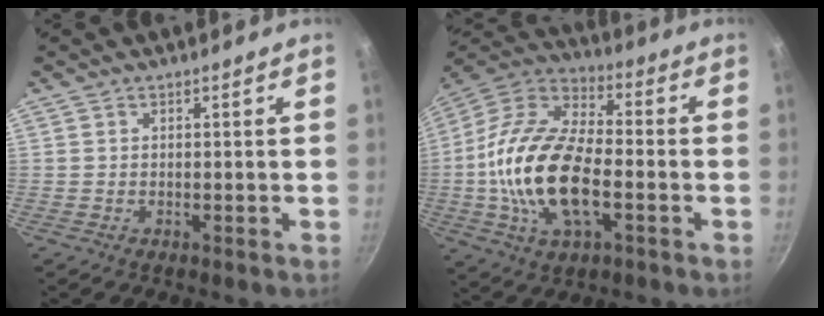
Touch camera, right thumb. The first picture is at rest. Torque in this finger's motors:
{"motor_torque": [0.15, 1.39, 2.12, -0.64, 0.68]}